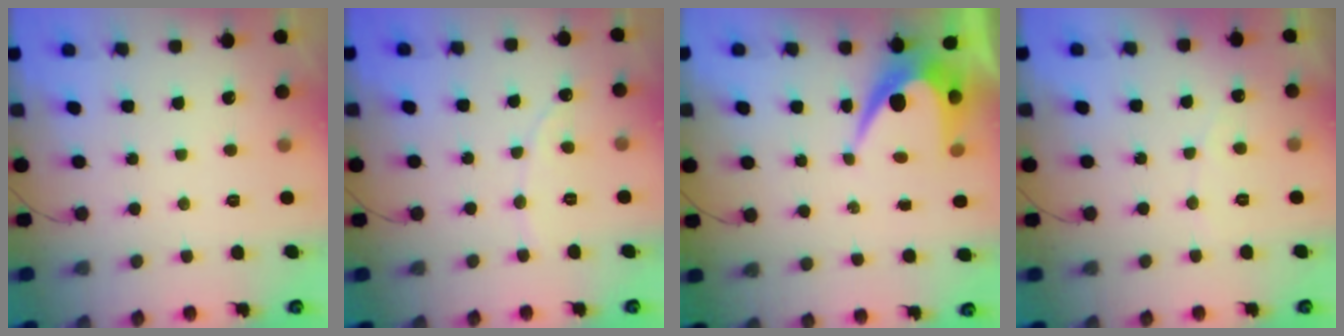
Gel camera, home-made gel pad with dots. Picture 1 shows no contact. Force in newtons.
{"total": 2.1, "press": 2.1, "slide": 0.1}
{"total": 6.2, "press": 6.2, "slide": 0.5}
{"total": 2.4, "press": 2.4, "slide": 0.1}